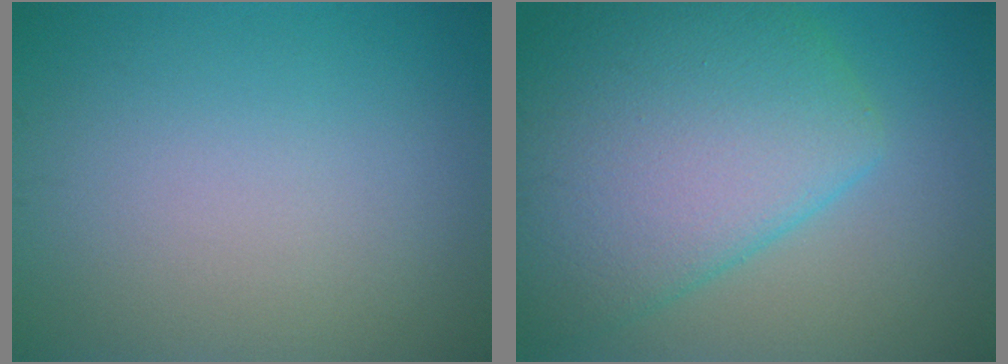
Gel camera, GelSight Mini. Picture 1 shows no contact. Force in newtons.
{"total": 10.5, "press": 10.5, "slide": 0.4}